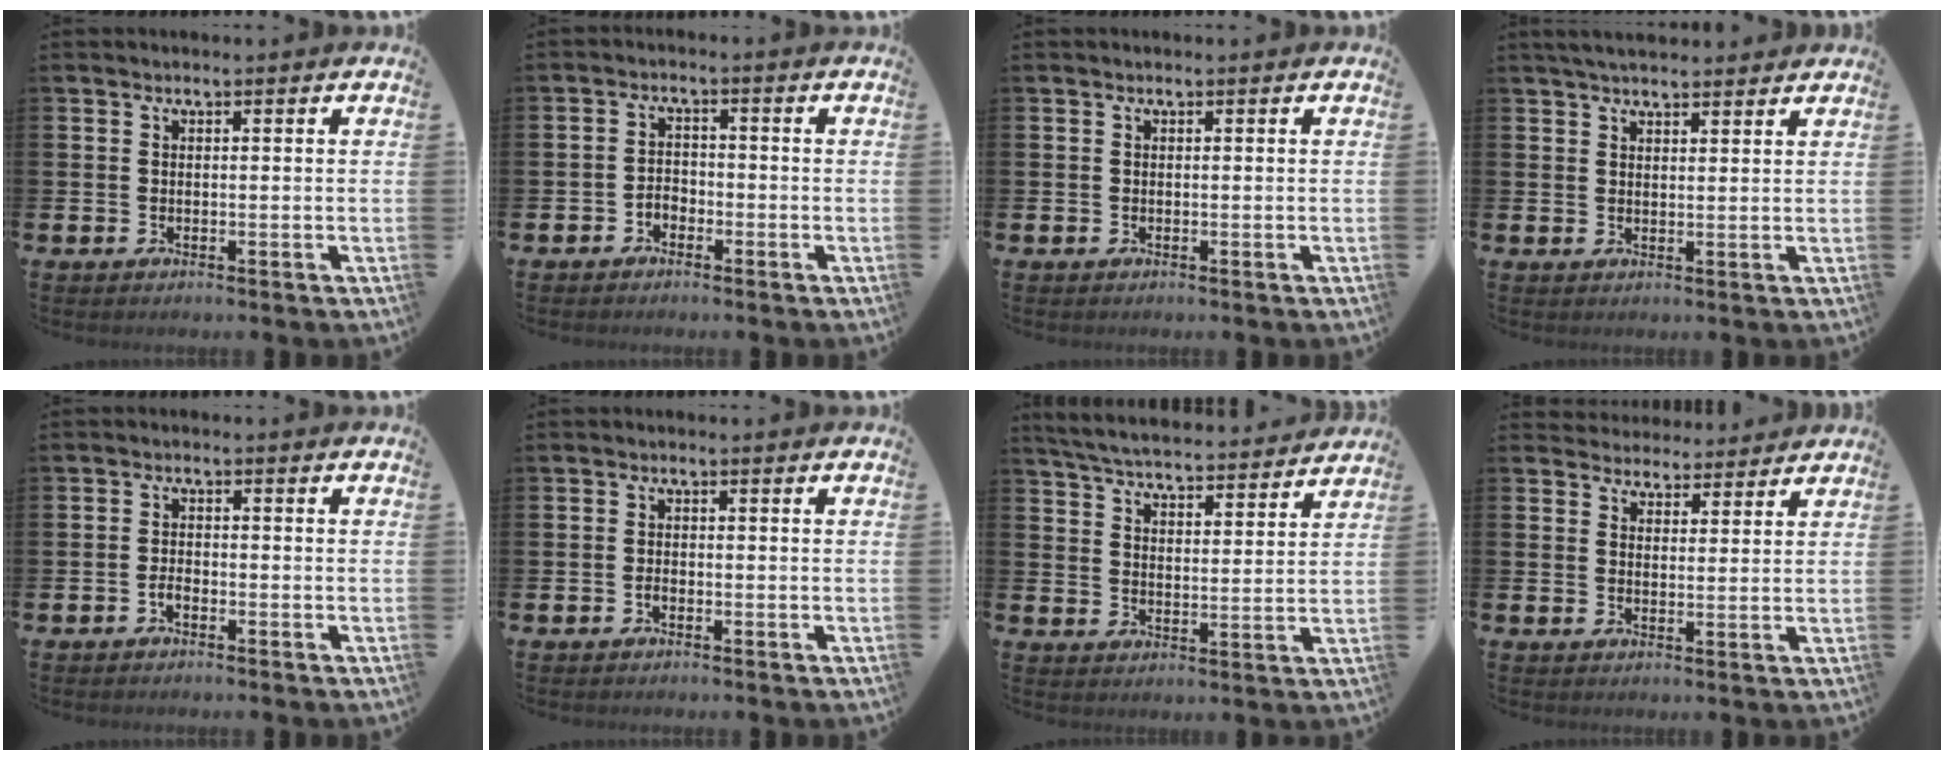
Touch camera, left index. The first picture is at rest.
{"total": 1.9, "force": [-1.6, 1.0, 0.2], "torque": [-0.012, 0.007, -0.036]}
{"total": 0.0}
{"total": 3.4, "force": [3.2, 0.6, 0.8], "torque": [-0.019, -0.008, 0.058]}
{"total": 1.3, "force": [-0.9, 0.5, 0.7], "torque": [-0.017, 0.001, -0.018]}
{"total": 0.8, "force": [-0.5, 0.4, 0.4], "torque": [-0.010, -0.001, -0.010]}
{"total": 5.8, "force": [5.7, 0.4, 0.8], "torque": [-0.041, -0.043, 0.100]}
{"total": 3.8, "force": [3.6, 1.1, -0.4], "torque": [-0.002, -0.021, 0.065]}